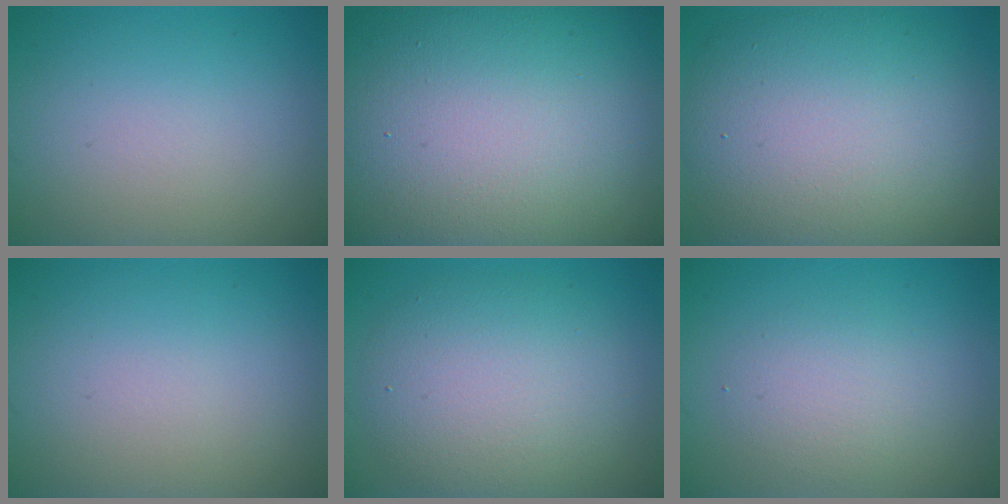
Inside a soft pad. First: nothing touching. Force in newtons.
{"total": 25.4, "press": 25.3, "slide": 1.9}
{"total": 12.7, "press": 12.6, "slide": 0.8}
{"total": 0.0}
{"total": 6.9, "press": 6.9, "slide": 0.2}
{"total": 2.4, "press": 2.4, "slide": 0.2}